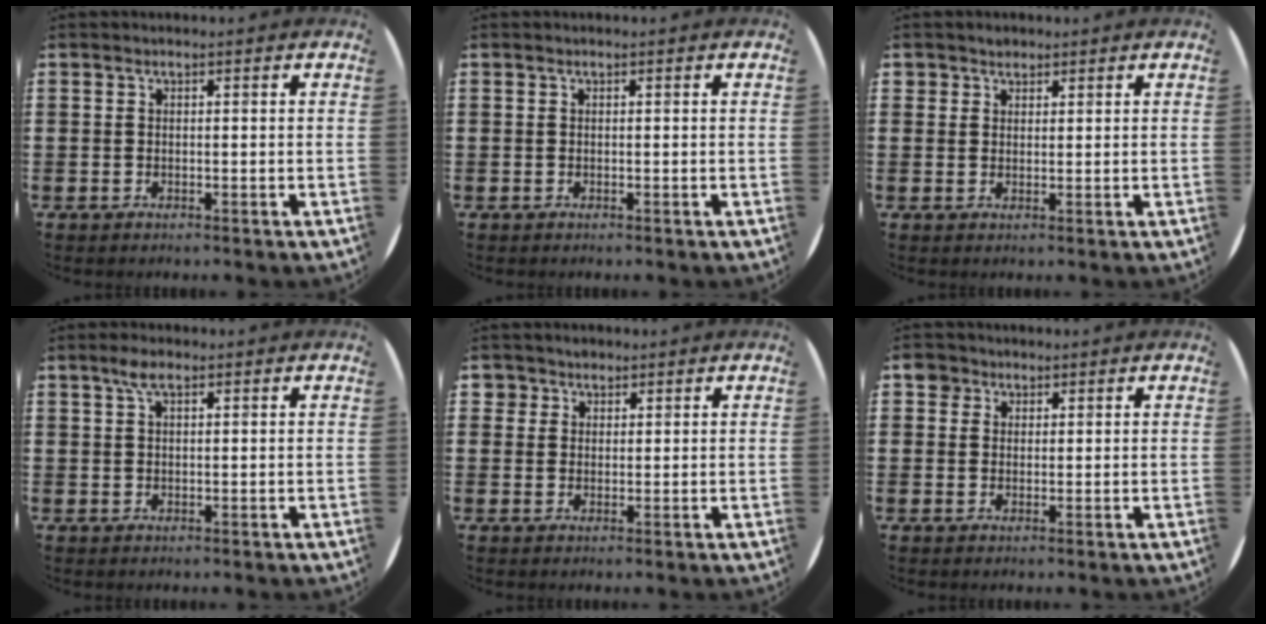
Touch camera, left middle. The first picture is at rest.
{"total": 0.0}
{"total": 1.6, "force": [1.4, 0.9, 0.0], "torque": [0.006, 0.000, 0.027]}
{"total": 2.8, "force": [1.5, 0.9, 2.2], "torque": [-0.047, 0.008, 0.025]}
{"total": 2.3, "force": [1.7, 1.6, 0.1], "torque": [-0.001, 0.004, 0.031]}
{"total": 2.6, "force": [1.7, 1.9, 0.4], "torque": [0.002, 0.002, 0.029]}